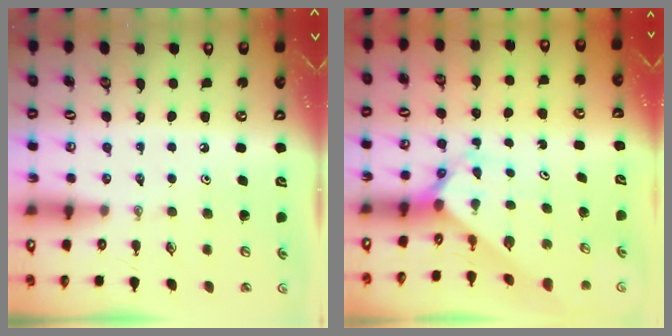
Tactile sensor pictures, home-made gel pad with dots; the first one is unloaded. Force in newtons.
{"total": 2.4, "press": 2.4, "slide": 0.2}